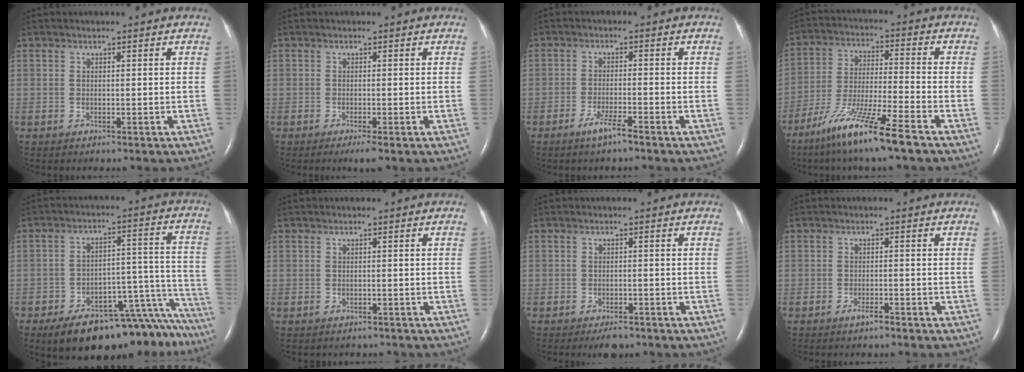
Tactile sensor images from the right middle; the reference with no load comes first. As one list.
[{"total": 1.8, "force": [-1.1, 0.0, 1.4], "torque": [-0.025, -0.007, -0.018]}, {"total": 3.6, "force": [-2.6, -0.3, 2.5], "torque": [-0.056, -0.007, -0.051]}, {"total": 12.4, "force": [-8.5, -0.5, 9.0], "torque": [-0.183, -0.038, -0.159]}, {"total": 22.0, "force": [-18.5, 6.2, 10.2], "torque": [-0.046, 0.048, -0.247]}, {"total": 1.6, "force": [-1.3, 0.8, 0.2], "torque": [-0.010, -0.001, -0.016]}, {"total": 2.7, "force": [-2.0, 1.0, 1.4], "torque": [-0.023, -0.002, -0.025]}, {"total": 1.4, "force": [-1.1, 0.1, 0.9], "torque": [-0.021, -0.001, -0.019]}]